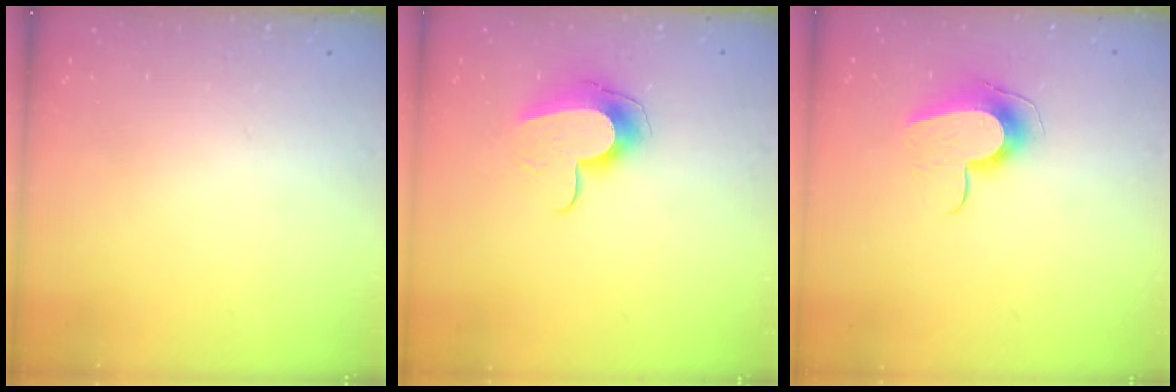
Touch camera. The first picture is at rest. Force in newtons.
{"total": 10.8, "press": 10.8, "slide": 1.0}
{"total": 10.0, "press": 9.9, "slide": 0.9}